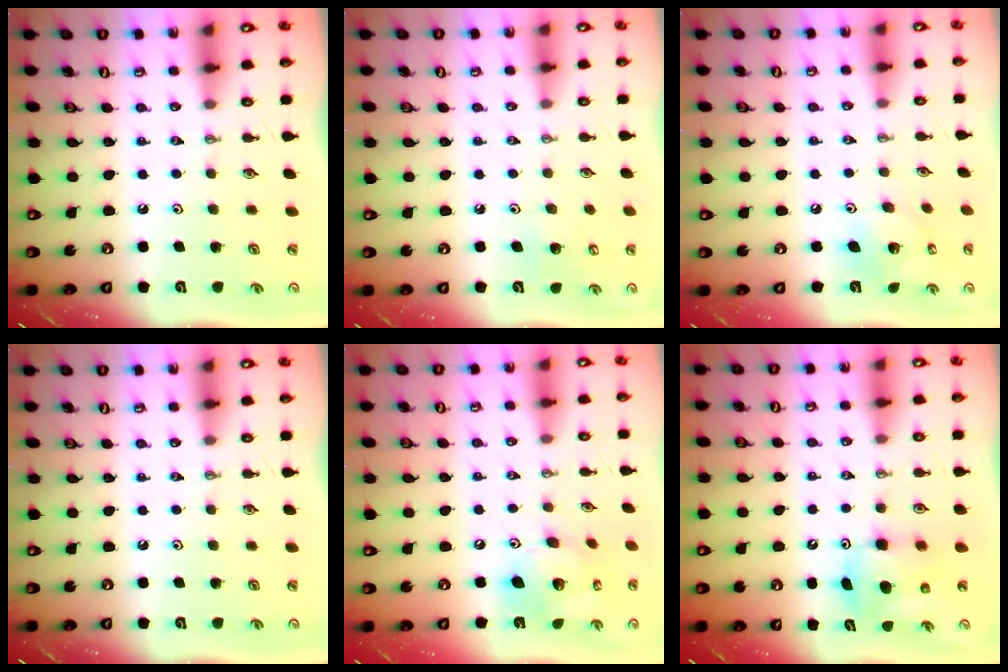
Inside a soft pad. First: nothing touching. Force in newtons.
{"total": 5.6, "press": 5.6, "slide": 0.9}
{"total": 8.6, "press": 8.6, "slide": 0.3}
{"total": 0.0}
{"total": 14.4, "press": 14.3, "slide": 1.9}
{"total": 9.2, "press": 9.2, "slide": 0.3}